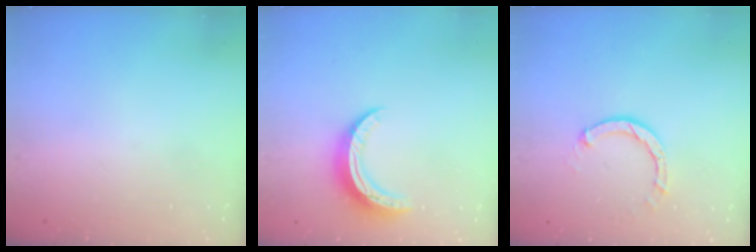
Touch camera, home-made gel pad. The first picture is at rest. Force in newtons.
{"total": 10.1, "press": 10.1, "slide": 0.5}
{"total": 3.0, "press": 3.0, "slide": 0.4}